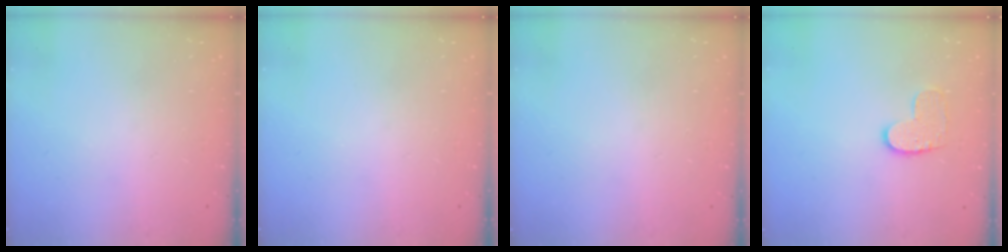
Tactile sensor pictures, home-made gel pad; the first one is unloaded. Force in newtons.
{"total": 0.0}
{"total": 0.5, "press": 0.5, "slide": 0.1}
{"total": 7.9, "press": 7.9, "slide": 0.3}